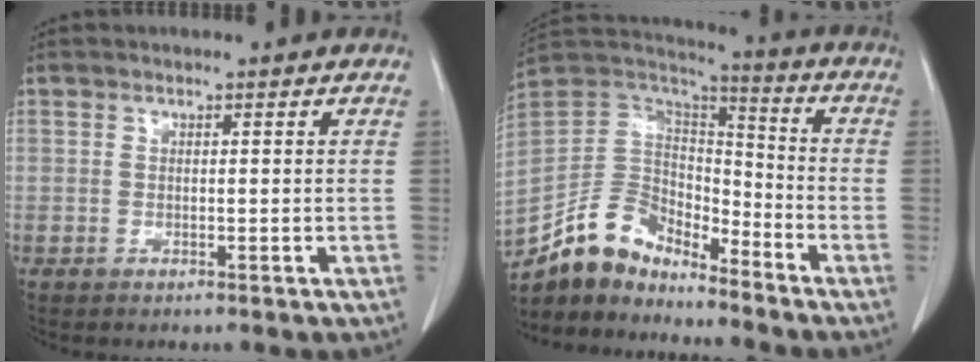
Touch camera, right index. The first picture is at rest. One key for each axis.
{"total": 12.8, "fx": -11.1, "fy": 5.1, "fz": 3.7, "tx": -0.075, "ty": 0.047, "tz": -0.214}